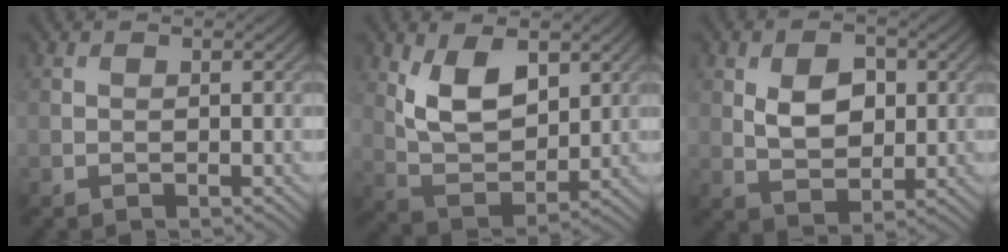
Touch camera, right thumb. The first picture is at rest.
{"total": 8.7, "force": [3.4, 4.8, 6.4], "torque": [-0.129, -0.012, 0.067]}
{"total": 5.7, "force": [1.0, 3.7, 4.2], "torque": [-0.079, -0.002, 0.016]}